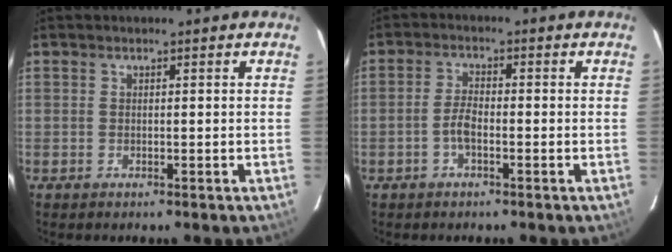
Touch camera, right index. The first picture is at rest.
{"total": 3.3, "force": [-1.4, 1.1, 2.8], "torque": [-0.063, 0.007, -0.028]}